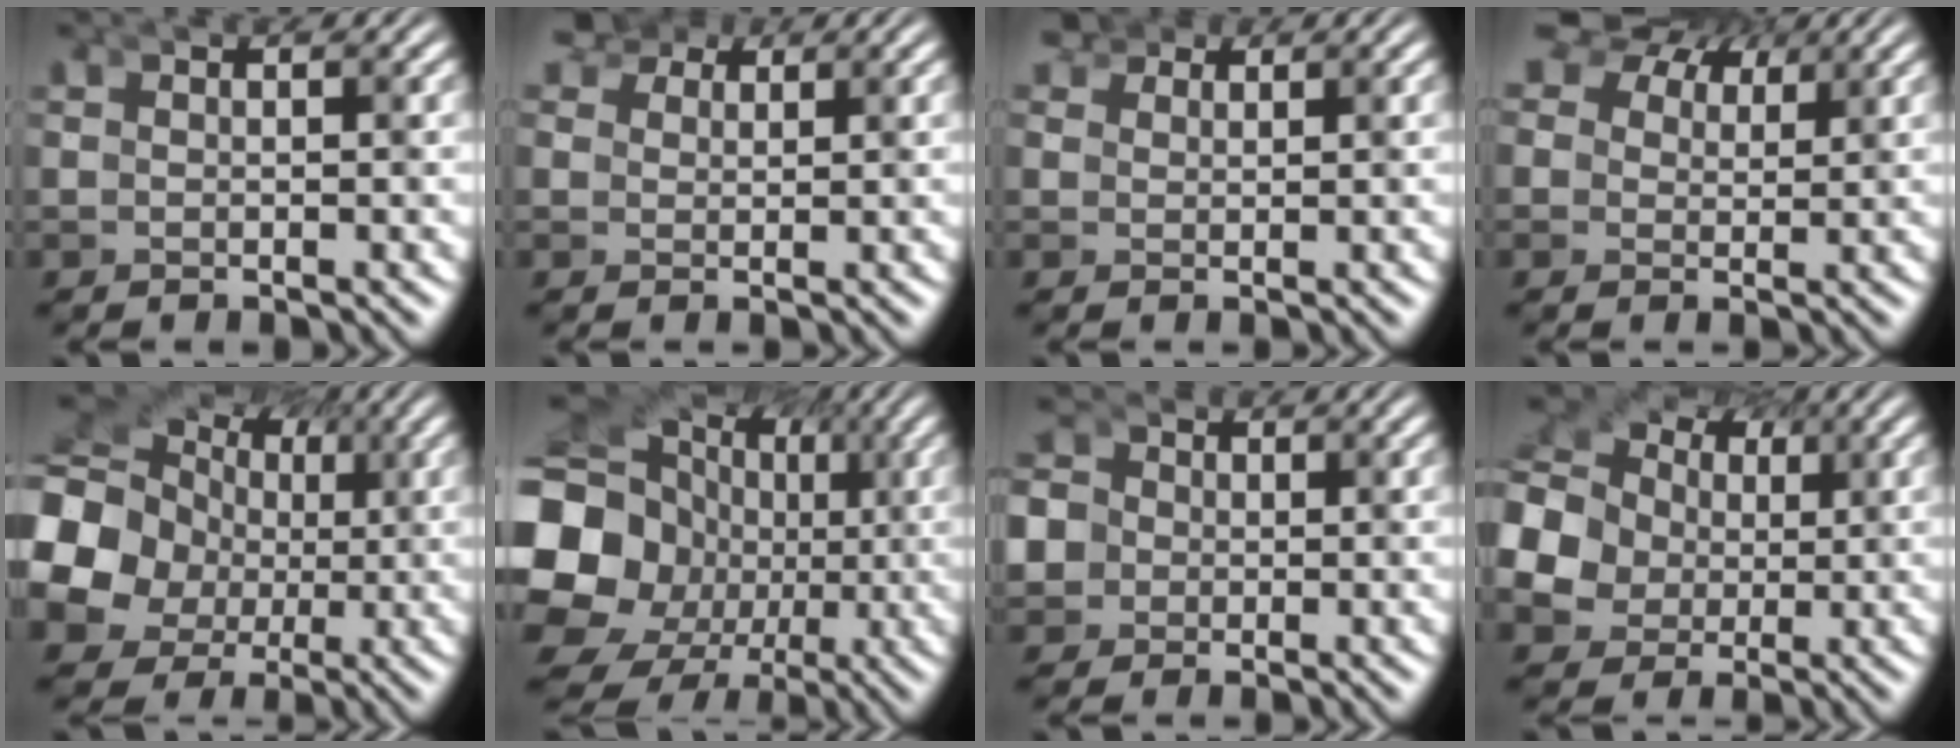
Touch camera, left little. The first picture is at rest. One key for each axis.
{"total": 2.7, "fx": 1.4, "fy": -1.4, "fz": -1.8, "tx": 0.010, "ty": -0.013, "tz": 0.038}
{"total": 2.5, "fx": 1.0, "fy": -1.5, "fz": -1.7, "tx": 0.007, "ty": -0.013, "tz": 0.033}
{"total": 5.0, "fx": 4.1, "fy": 2.4, "fz": 1.4, "tx": -0.042, "ty": 0.005, "tz": 0.063}
{"total": 11.2, "fx": -0.3, "fy": 10.3, "fz": 4.4, "tx": -0.140, "ty": -0.056, "tz": -0.002}
{"total": 12.3, "fx": -1.8, "fy": 10.6, "fz": 6.0, "tx": -0.162, "ty": -0.066, "tz": -0.020}
{"total": 2.3, "fx": -1.6, "fy": 1.4, "fz": -1.0, "tx": -0.037, "ty": -0.035, "tz": -0.017}
{"total": 9.0, "fx": 0.0, "fy": 8.4, "fz": 3.4, "tx": -0.134, "ty": -0.043, "tz": 0.000}